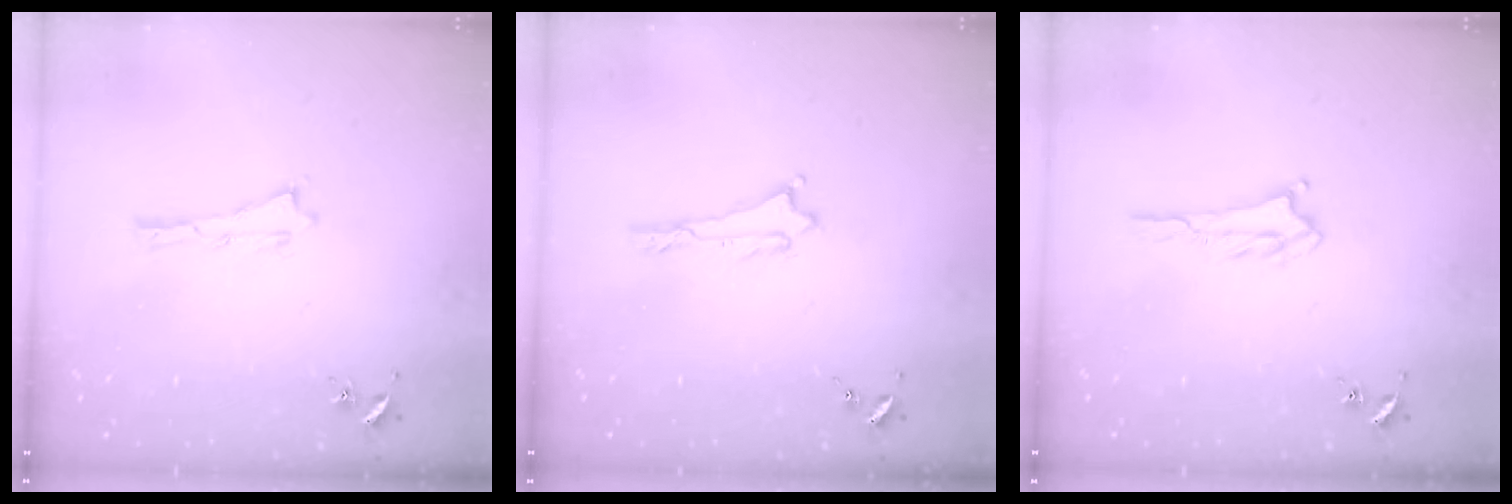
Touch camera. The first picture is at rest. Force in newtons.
{"total": 0.0}
{"total": 2.3, "press": 2.2, "slide": 0.4}